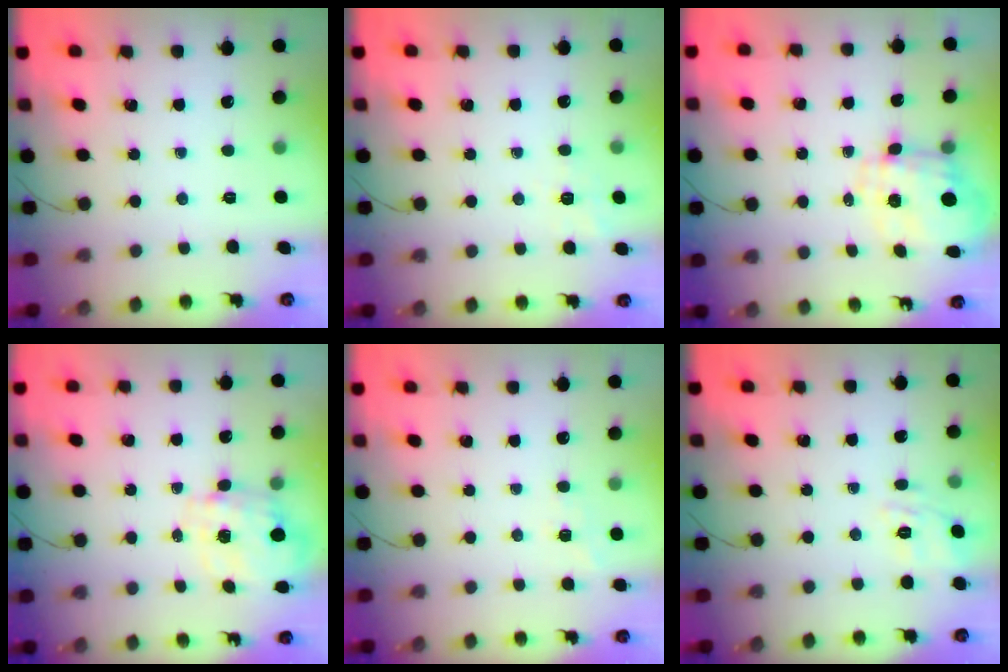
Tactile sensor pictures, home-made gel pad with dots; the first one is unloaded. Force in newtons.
{"total": 1.7, "press": 0.9, "slide": 1.5}
{"total": 3.6, "press": 3.3, "slide": 1.5}
{"total": 2.7, "press": 2.5, "slide": 1.0}
{"total": 2.7, "press": 2.2, "slide": 1.6}
{"total": 5.2, "press": 4.9, "slide": 1.7}